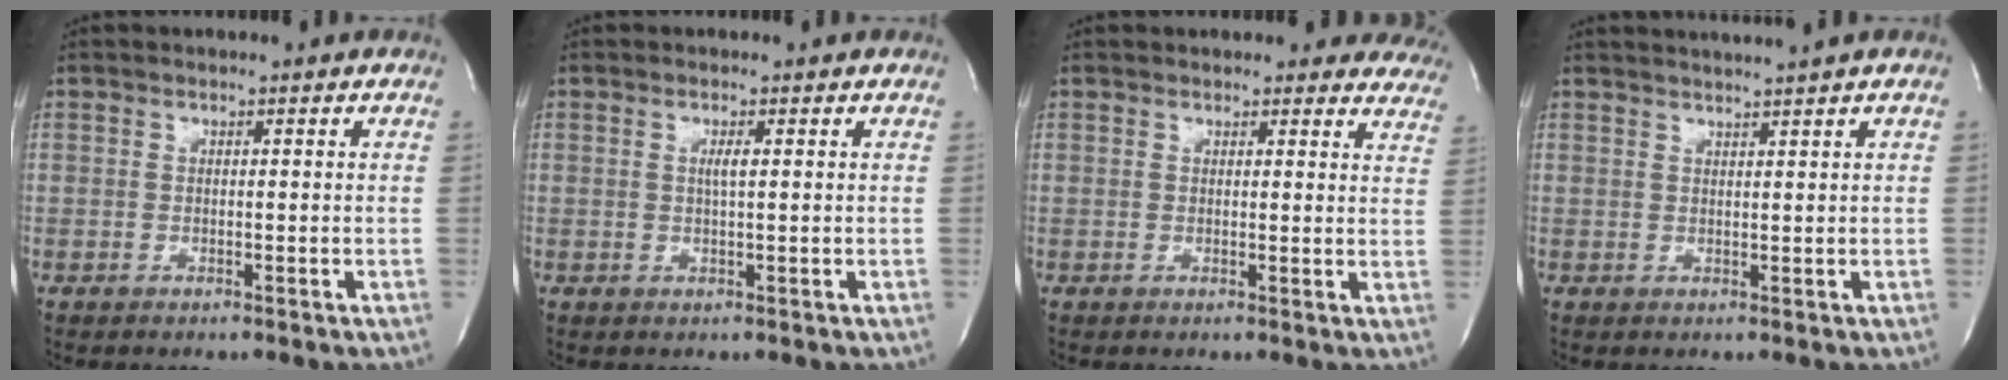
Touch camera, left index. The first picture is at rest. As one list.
[{"total": 1.4, "force": [0.3, 0.0, 1.3], "torque": [-0.029, 0.000, 0.006]}, {"total": 14.1, "force": [13.2, 4.1, 2.5], "torque": [0.005, -0.027, 0.121]}, {"total": 3.6, "force": [3.2, -1.3, 1.1], "torque": [-0.012, 0.004, 0.051]}]